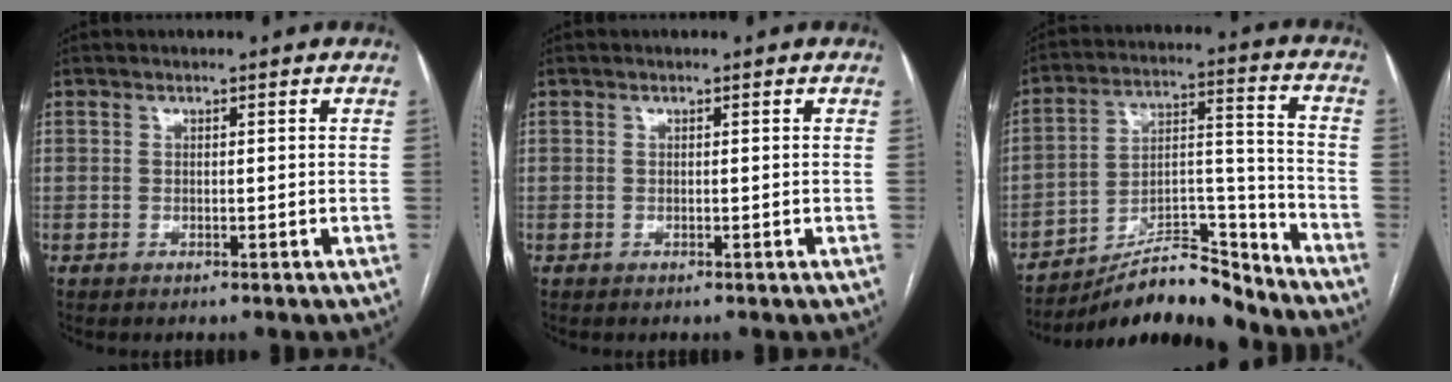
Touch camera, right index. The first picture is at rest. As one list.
[{"total": 0.0}, {"total": 14.5, "force": [-13.6, 2.2, 4.7], "torque": [-0.070, 0.047, -0.233]}]